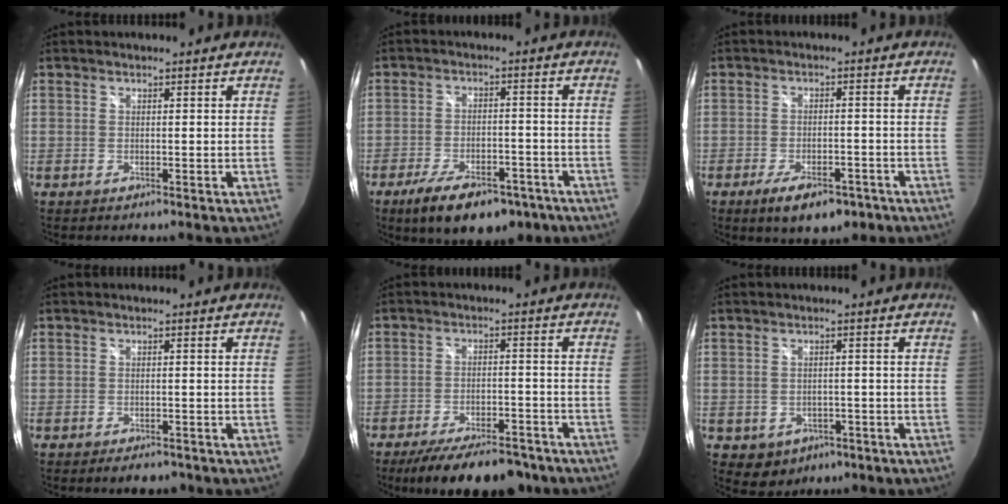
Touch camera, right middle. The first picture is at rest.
{"total": 13.6, "force": [-9.2, 5.9, 8.1], "torque": [-0.160, -0.015, -0.136]}
{"total": 8.4, "force": [-5.4, 3.6, 5.3], "torque": [-0.106, -0.010, -0.079]}
{"total": 3.6, "force": [-2.7, 1.6, 1.8], "torque": [-0.031, -0.008, -0.036]}
{"total": 15.5, "force": [-12.5, 4.9, 7.7], "torque": [-0.146, -0.019, -0.176]}
{"total": 5.6, "force": [-2.3, 4.6, 2.2], "torque": [-0.055, -0.004, -0.014]}